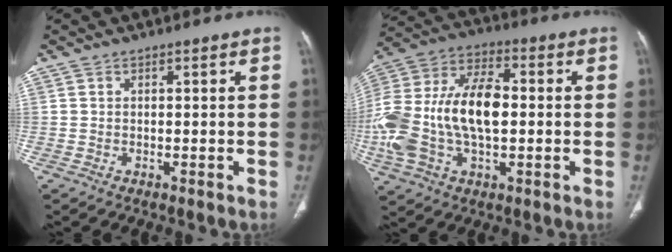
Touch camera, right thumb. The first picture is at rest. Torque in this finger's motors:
{"motor_torque": [2.56, 2.44, 1.80, -0.68, 0.31]}